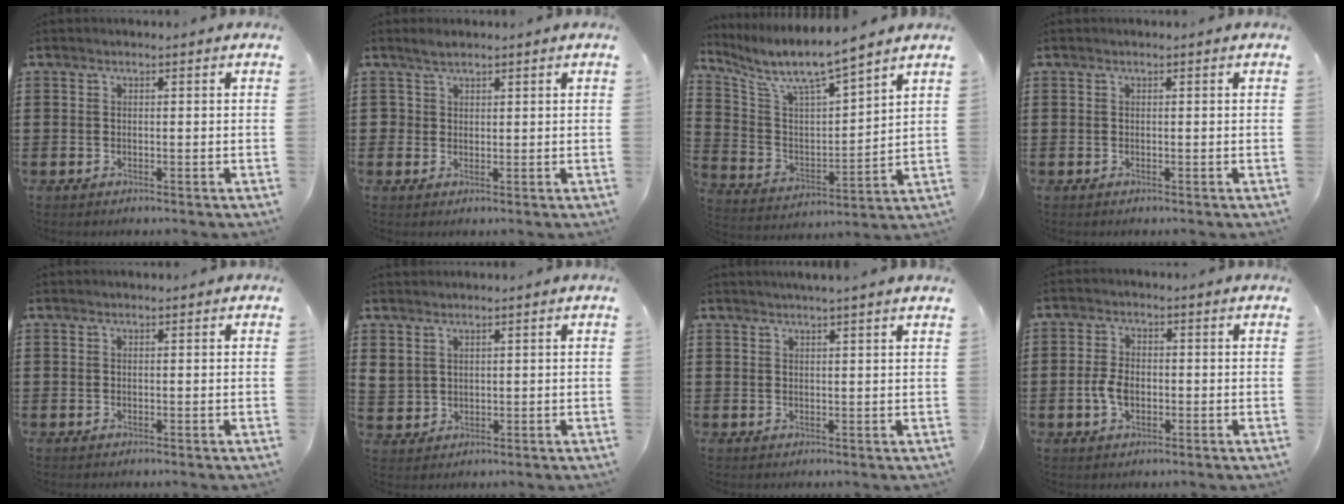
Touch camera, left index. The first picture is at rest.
{"total": 2.0, "force": [1.4, 1.3, 0.5], "torque": [-0.017, 0.007, 0.027]}
{"total": 6.8, "force": [5.9, 0.8, 3.2], "torque": [-0.091, -0.042, 0.094]}
{"total": 0.0}
{"total": 0.0}
{"total": 2.7, "force": [1.8, 1.9, 0.3], "torque": [-0.017, 0.006, 0.034]}
{"total": 1.7, "force": [1.5, -0.4, 0.5], "torque": [-0.011, 0.000, 0.029]}
{"total": 4.0, "force": [-0.8, 2.5, 3.1], "torque": [-0.079, -0.002, -0.021]}